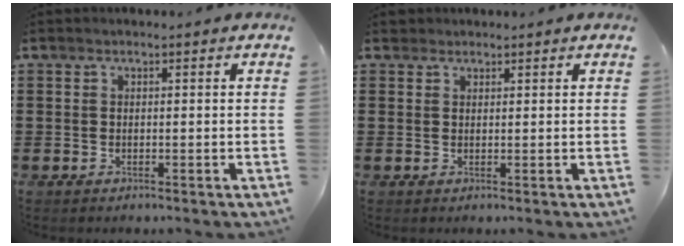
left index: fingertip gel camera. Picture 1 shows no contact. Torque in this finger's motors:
{"motor_torque": [0.91, -0.88, 0.23, -0.01]}